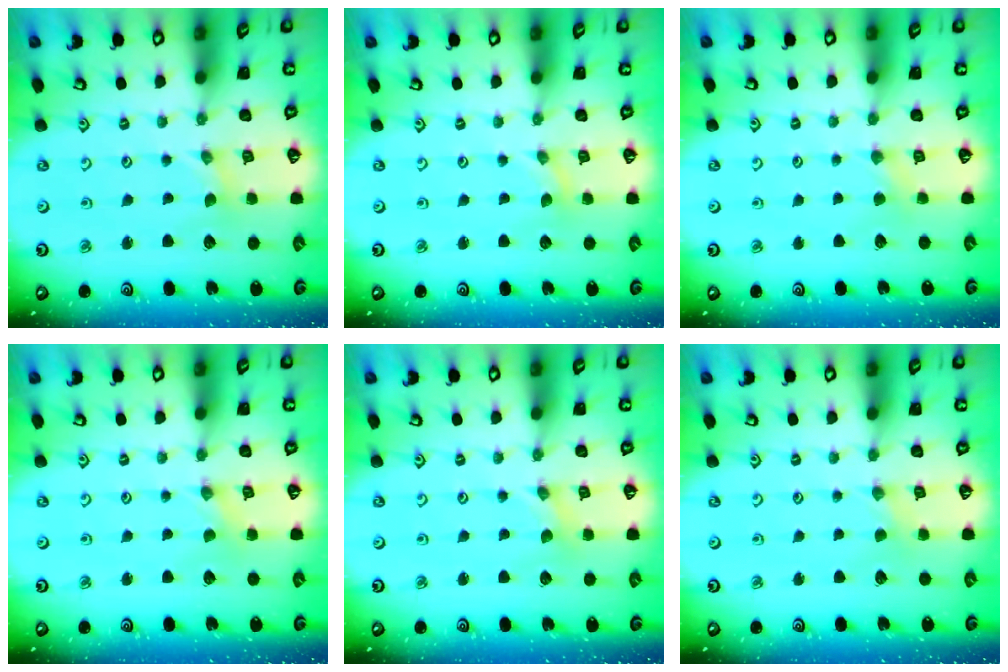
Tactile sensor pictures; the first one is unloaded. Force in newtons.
{"total": 0.0}
{"total": 1.6, "press": 1.6, "slide": 0.4}
{"total": 0.0}
{"total": 0.0}
{"total": 0.8, "press": 0.8, "slide": 0.2}